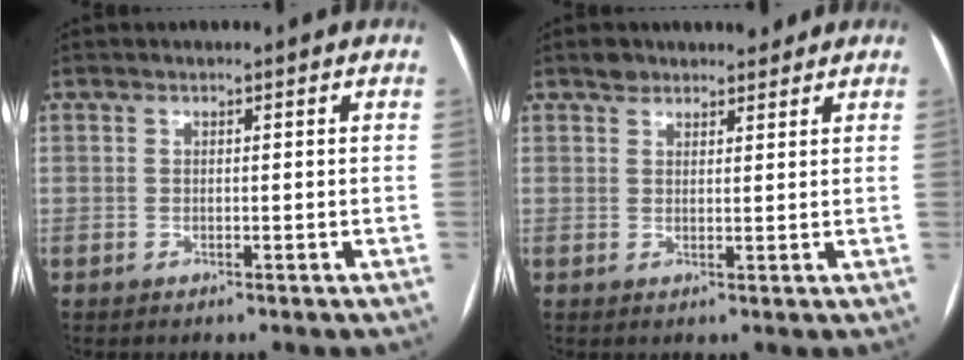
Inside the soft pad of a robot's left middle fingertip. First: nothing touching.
{"total": 3.3, "force": [2.8, 1.6, 0.6], "torque": [-0.005, 0.012, 0.042]}